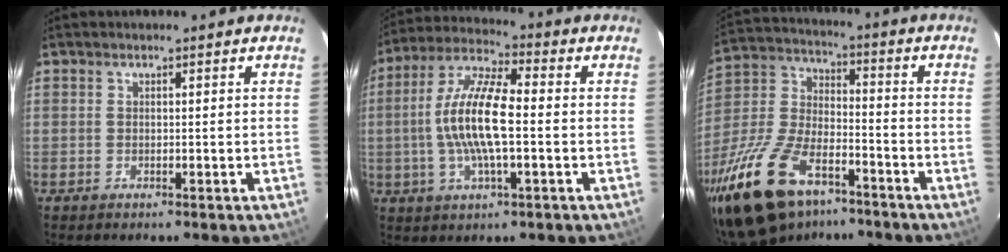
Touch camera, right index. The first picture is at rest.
{"total": 13.0, "force": [-1.2, 3.5, 12.4], "torque": [-0.250, 0.008, -0.028]}
{"total": 24.3, "force": [-16.0, 11.8, 14.0], "torque": [-0.302, -0.009, -0.279]}